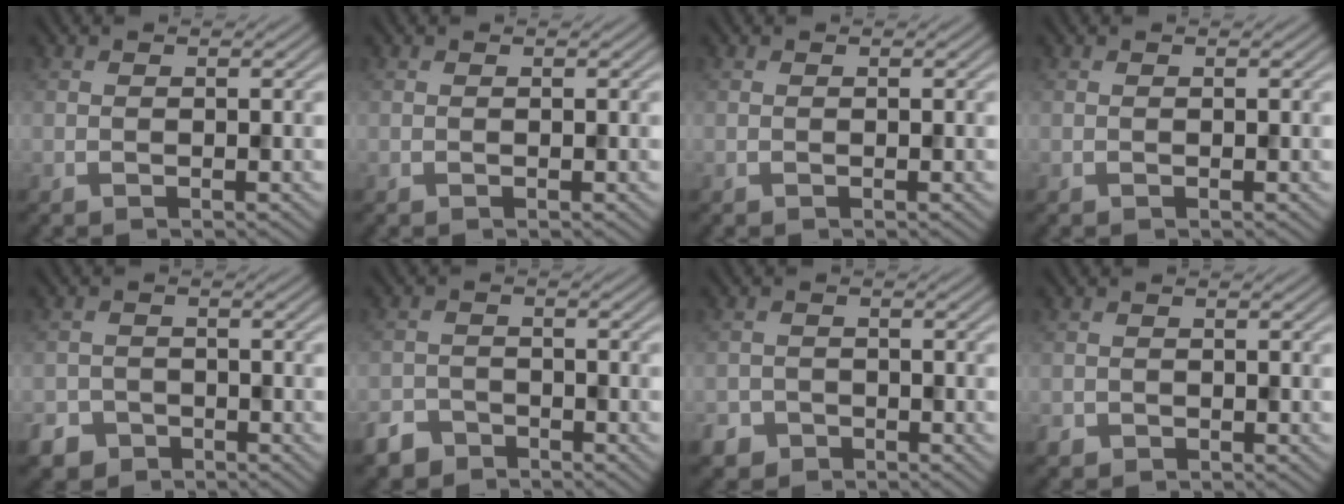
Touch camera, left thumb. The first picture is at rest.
{"total": 0.0}
{"total": 0.0}
{"total": 0.0}
{"total": 3.8, "force": [-2.9, 2.5, 0.5], "torque": [-0.011, -0.001, -0.052]}
{"total": 3.4, "force": [-2.9, 1.7, 0.6], "torque": [-0.016, -0.001, -0.062]}
{"total": 2.9, "force": [-2.1, 1.9, 0.2], "torque": [-0.007, -0.001, -0.041]}
{"total": 1.2, "force": [-0.8, 0.8, 0.2], "torque": [-0.008, -0.007, -0.017]}